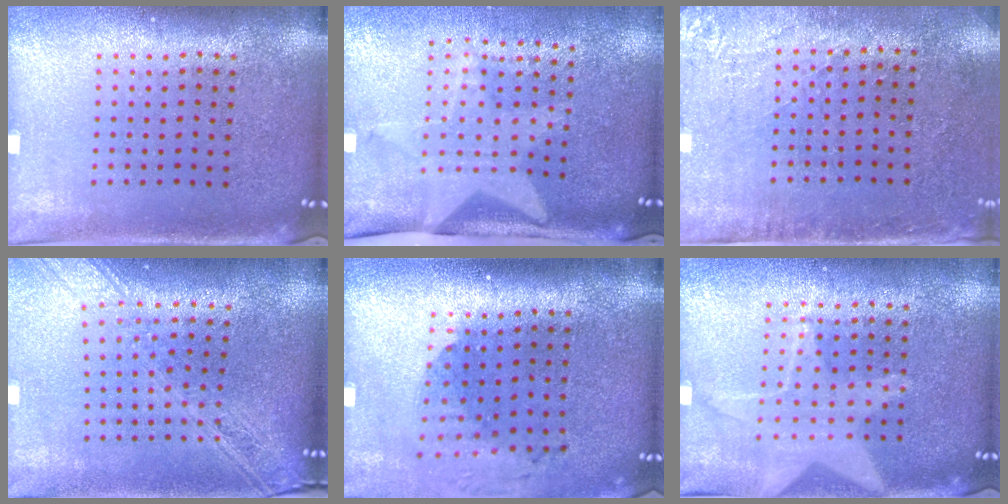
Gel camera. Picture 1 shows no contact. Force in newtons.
{"total": 2.1, "press": 1.5, "slide": 1.4}
{"total": 2.8, "press": 2.3, "slide": 1.6}
{"total": 2.2, "press": 1.8, "slide": 1.2}
{"total": 1.9, "press": 1.4, "slide": 1.3}
{"total": 1.3, "press": 1.3, "slide": 0.4}